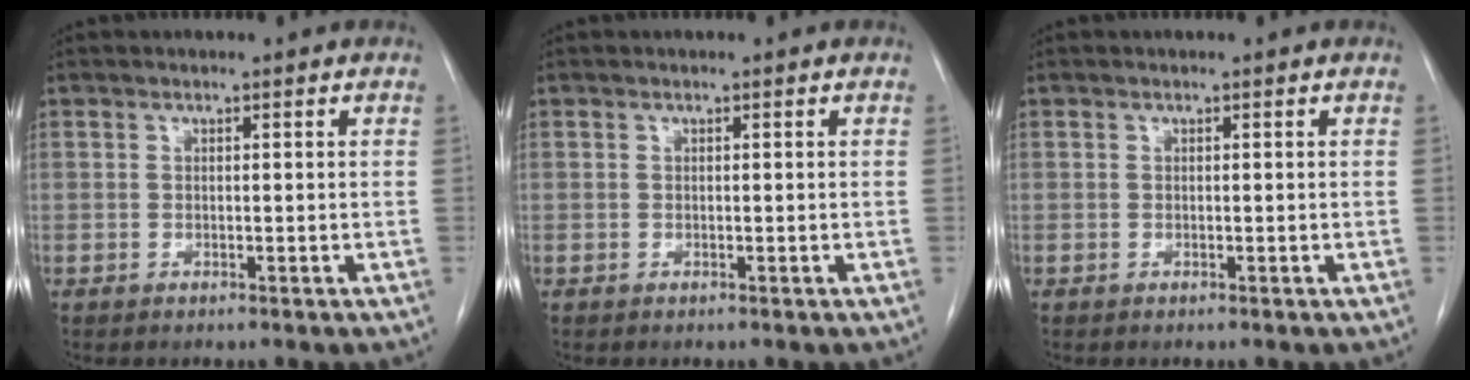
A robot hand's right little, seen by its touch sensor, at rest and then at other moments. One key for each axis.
{"total": 0.0}
{"total": 0.0}